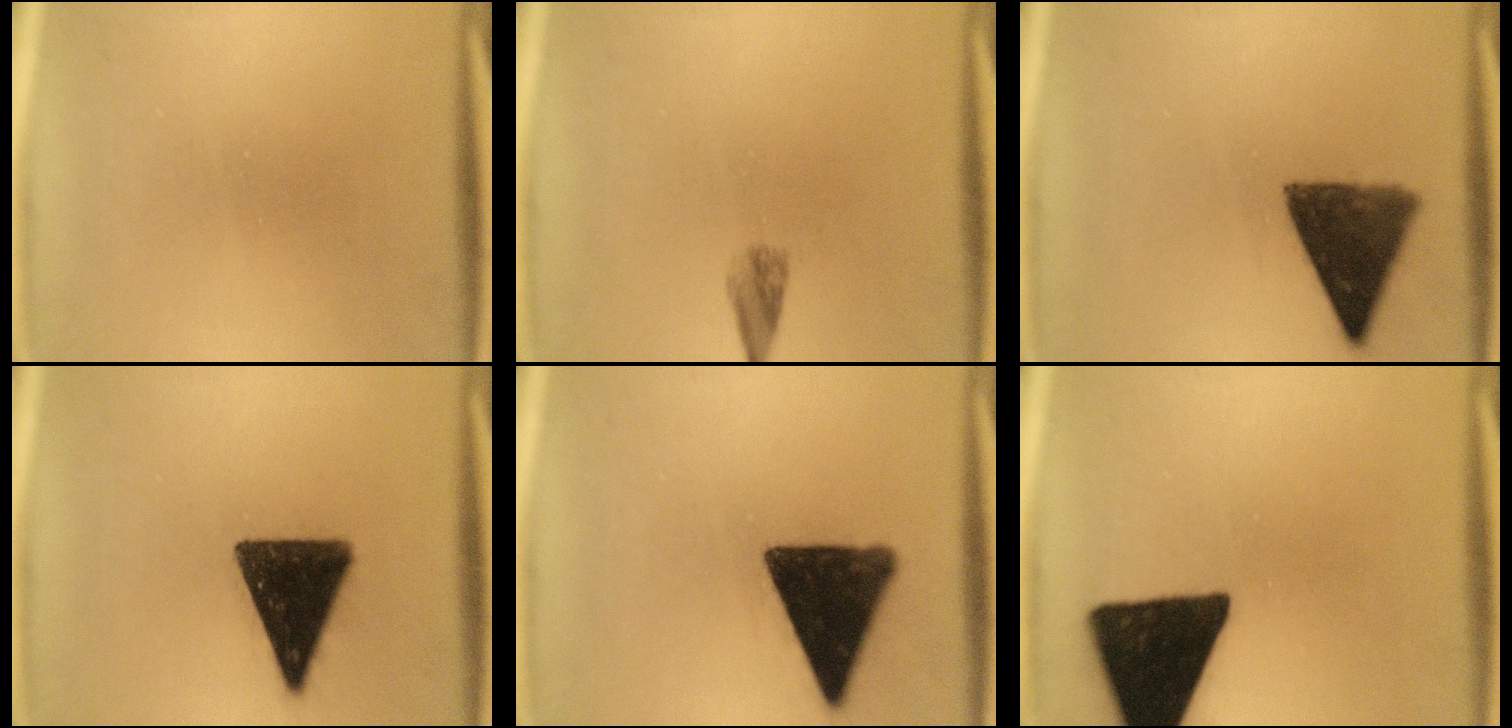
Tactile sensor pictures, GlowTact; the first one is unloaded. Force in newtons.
{"total": 1.8}
{"total": 9.2}
{"total": 14.2}
{"total": 15.2}
{"total": 17.6}